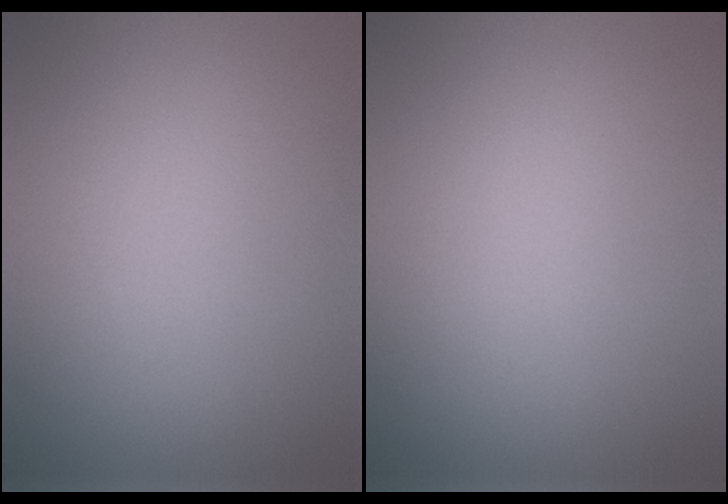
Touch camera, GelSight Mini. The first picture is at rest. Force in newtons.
{"total": 0.0}